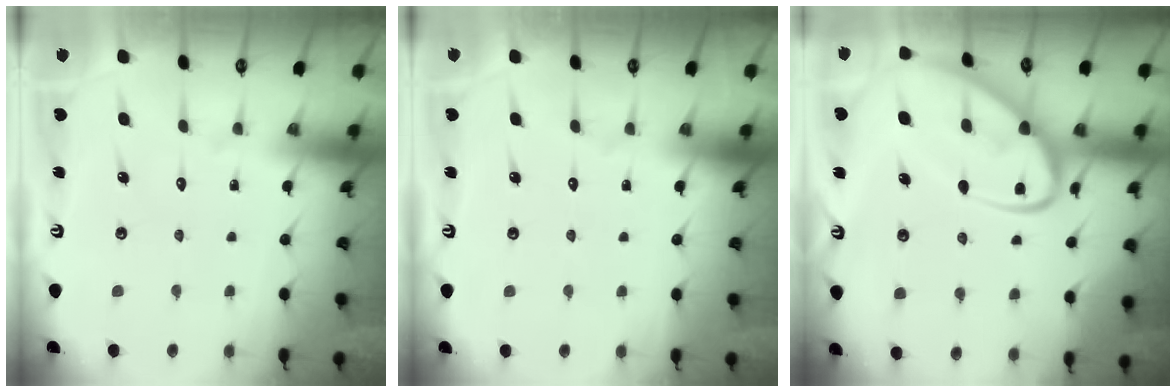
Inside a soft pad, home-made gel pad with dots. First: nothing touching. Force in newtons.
{"total": 0.0}
{"total": 13.8, "press": 13.8, "slide": 1.0}